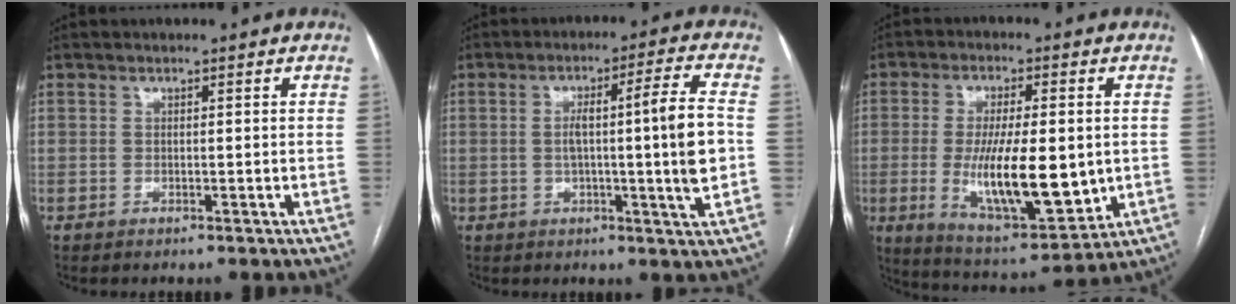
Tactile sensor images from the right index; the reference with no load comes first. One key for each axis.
{"total": 11.0, "fx": -0.5, "fy": -1.0, "fz": 10.9, "tx": -0.176, "ty": 0.002, "tz": -0.010}
{"total": 16.1, "fx": -1.5, "fy": 4.6, "fz": 15.3, "tx": -0.271, "ty": -0.020, "tz": -0.011}